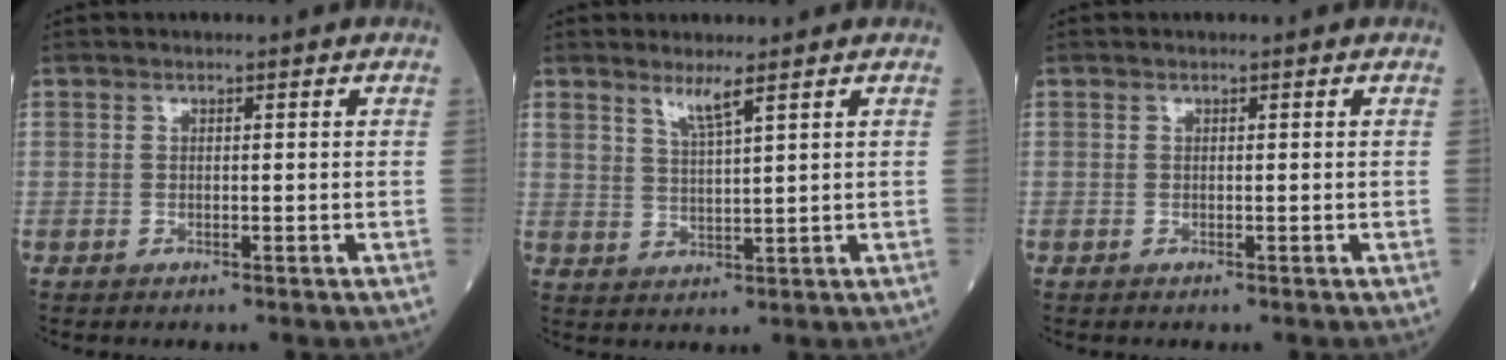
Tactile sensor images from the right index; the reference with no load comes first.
{"total": 3.4, "force": [2.5, -0.1, 2.2], "torque": [-0.046, -0.009, 0.051]}
{"total": 0.0}